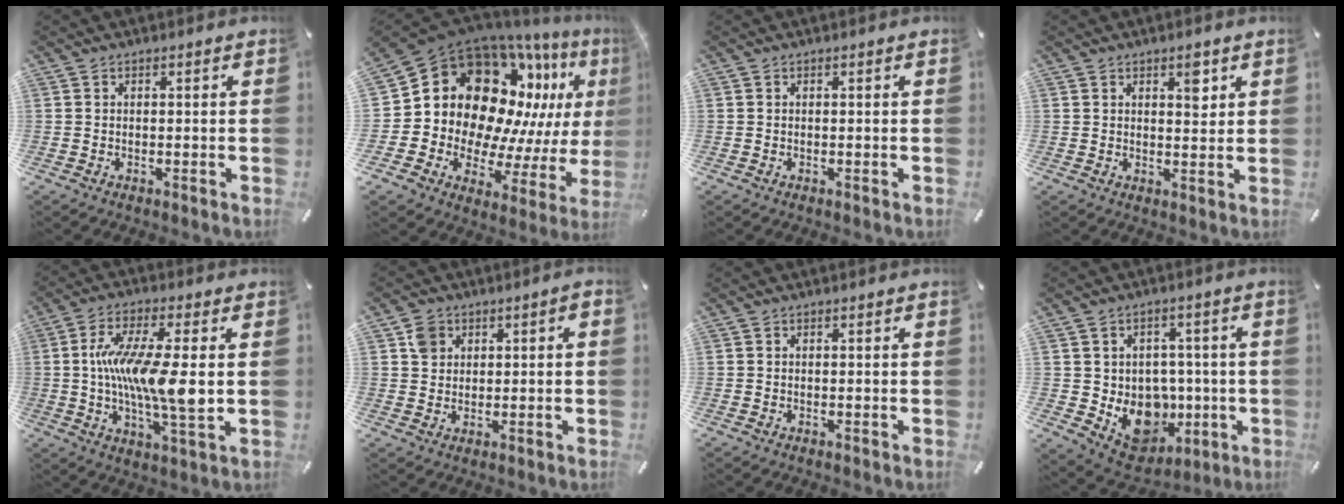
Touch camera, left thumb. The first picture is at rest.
{"total": 19.5, "force": [7.8, 14.5, 10.5], "torque": [-0.195, -0.097, 0.160]}
{"total": 0.0}
{"total": 4.1, "force": [2.2, 2.0, 2.9], "torque": [-0.030, -0.010, 0.032]}
{"total": 14.8, "force": [0.6, 3.3, 14.4], "torque": [-0.270, -0.008, 0.004]}
{"total": 3.8, "force": [1.1, 3.4, 1.4], "torque": [-0.017, 0.002, 0.015]}
{"total": 0.0}
{"total": 11.6, "force": [-1.8, 10.4, 4.8], "torque": [-0.074, -0.011, -0.015]}